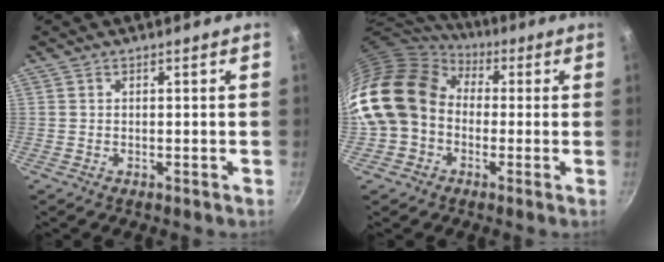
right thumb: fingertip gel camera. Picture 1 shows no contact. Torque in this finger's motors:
{"motor_torque": [-0.18, 1.76, 1.93, -0.49, 0.38]}